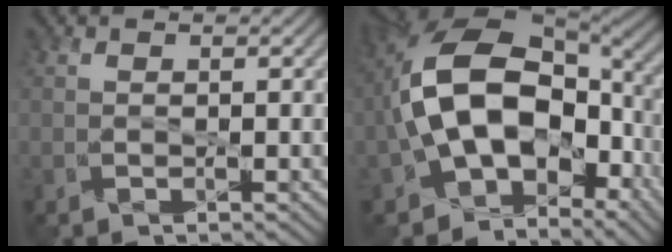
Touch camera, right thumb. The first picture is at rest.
{"total": 16.1, "force": [-1.5, 10.4, 12.2], "torque": [-0.226, 0.002, -0.024]}